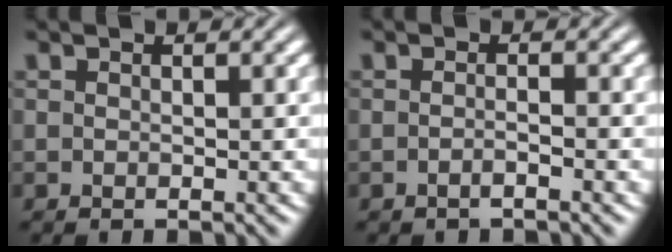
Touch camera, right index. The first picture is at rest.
{"total": 0.7, "force": [-0.6, -0.1, 0.4], "torque": [-0.012, -0.004, -0.013]}